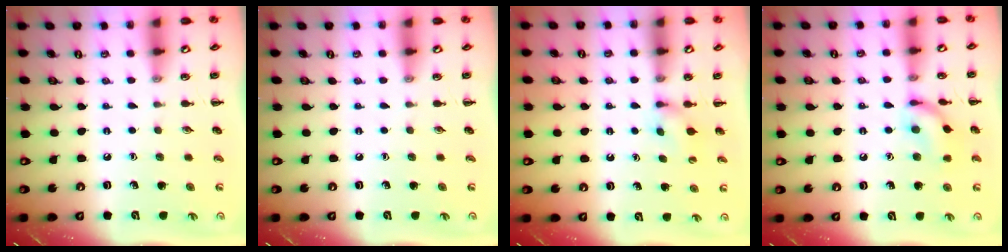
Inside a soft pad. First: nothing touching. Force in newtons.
{"total": 0.0}
{"total": 3.7, "press": 3.5, "slide": 1.2}
{"total": 11.4, "press": 11.3, "slide": 0.9}